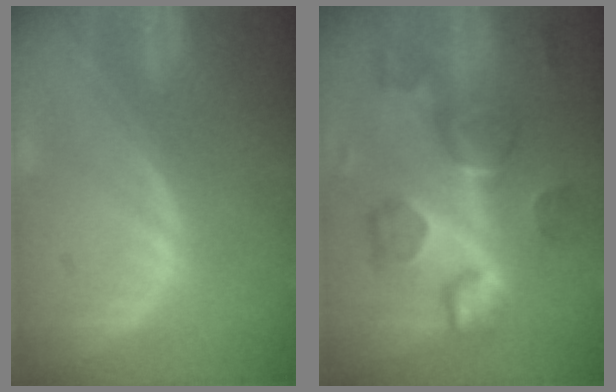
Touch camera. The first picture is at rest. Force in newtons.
{"total": 9.0, "press": 9.0, "slide": 0.3}